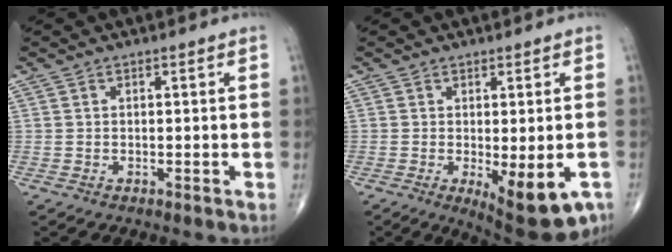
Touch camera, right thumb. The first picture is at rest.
{"total": 10.8, "force": [-4.2, 3.9, 9.2], "torque": [-0.107, -0.012, -0.050]}